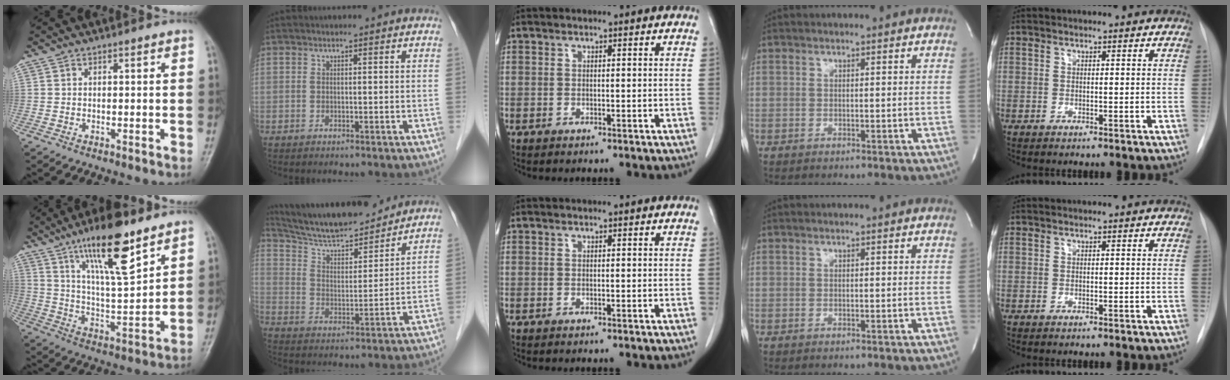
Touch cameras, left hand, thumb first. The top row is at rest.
{"thumb": {"total": 16.5, "force": [10.3, 4.2, 12.2], "torque": [-0.190, -0.055, 0.186]}, "index": {"total": 15.7, "force": [14.6, 2.0, 5.4], "torque": [-0.098, 0.006, 0.246]}}